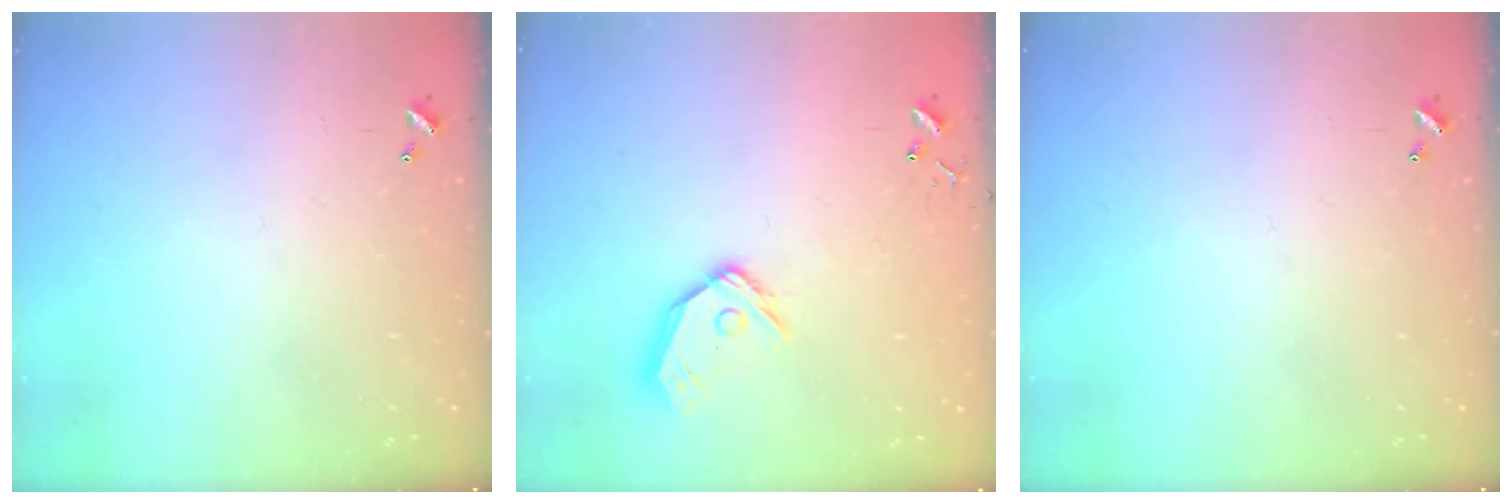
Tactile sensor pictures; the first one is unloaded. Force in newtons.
{"total": 12.7, "press": 12.5, "slide": 2.0}
{"total": 0.0}